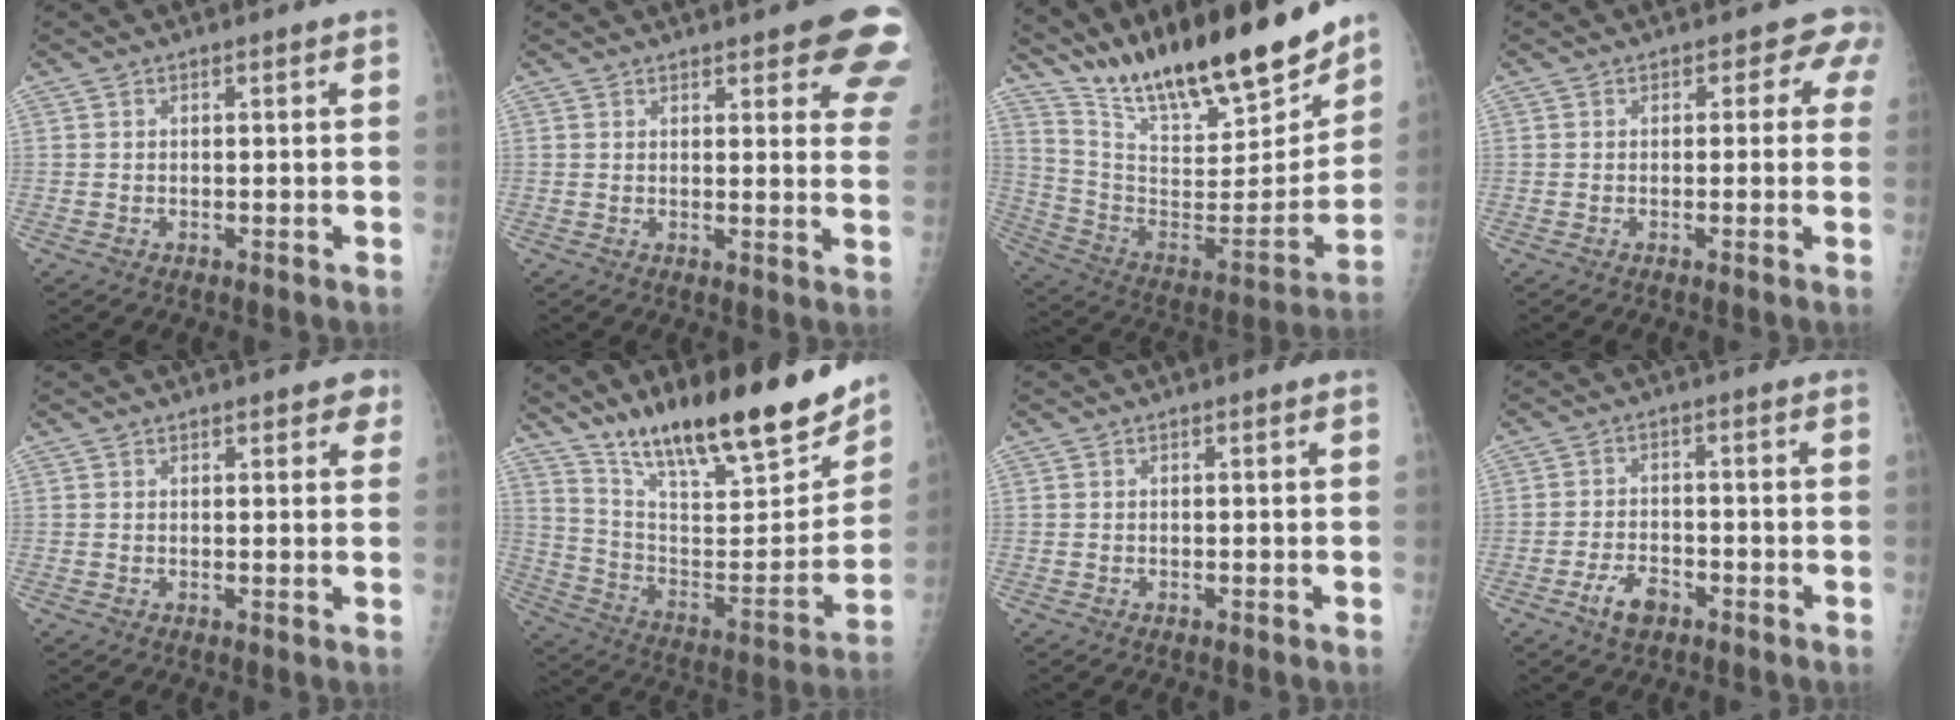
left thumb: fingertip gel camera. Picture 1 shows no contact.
{"total": 12.9, "force": [8.6, 3.9, 8.7], "torque": [-0.070, -0.036, 0.084]}
{"total": 25.6, "force": [20.9, 6.0, 13.5], "torque": [-0.193, -0.104, 0.350]}
{"total": 3.2, "force": [1.2, 2.5, 1.5], "torque": [0.022, 0.003, -0.004]}
{"total": 3.0, "force": [2.1, 1.4, 1.6], "torque": [0.006, -0.007, 0.022]}
{"total": 25.3, "force": [18.9, 6.2, 15.6], "torque": [-0.216, -0.083, 0.314]}
{"total": 0.0}
{"total": 4.8, "force": [-2.9, 2.6, 2.9], "torque": [-0.049, 0.019, -0.050]}